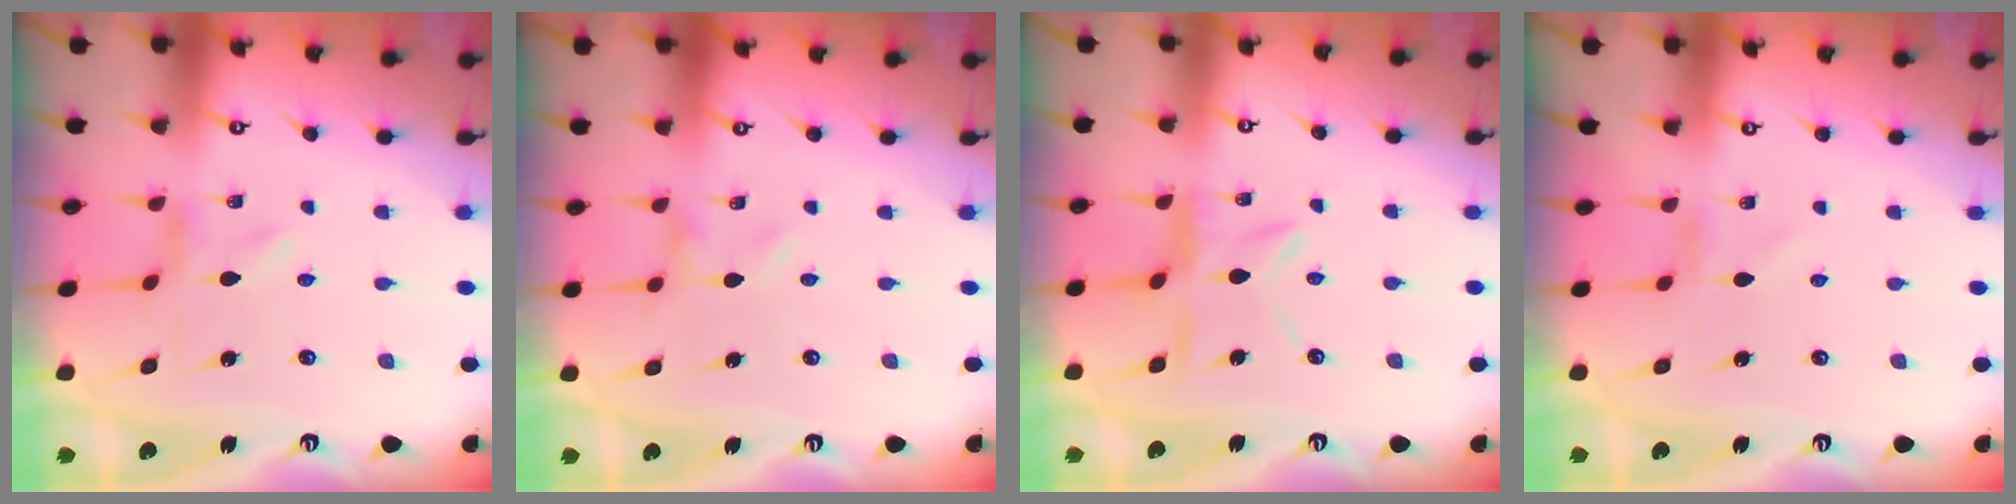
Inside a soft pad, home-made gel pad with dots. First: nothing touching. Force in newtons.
{"total": 0.0}
{"total": 7.7, "press": 7.6, "slide": 0.8}
{"total": 0.7, "press": 0.6, "slide": 0.3}